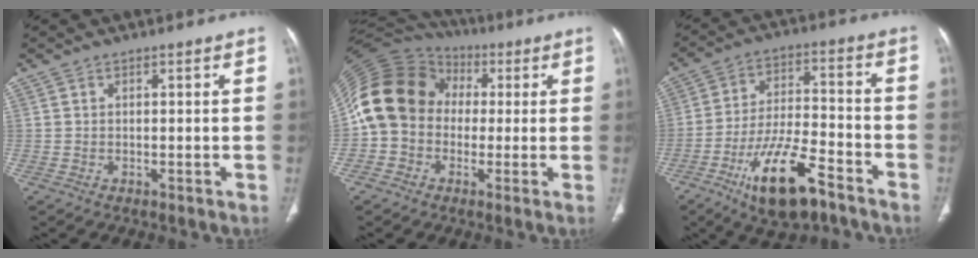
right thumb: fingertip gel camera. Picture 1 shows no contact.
{"total": 15.8, "force": [0.2, 13.5, 8.3], "torque": [-0.153, 0.038, -0.004]}
{"total": 15.3, "force": [-9.1, 5.4, 11.1], "torque": [-0.194, 0.051, -0.152]}